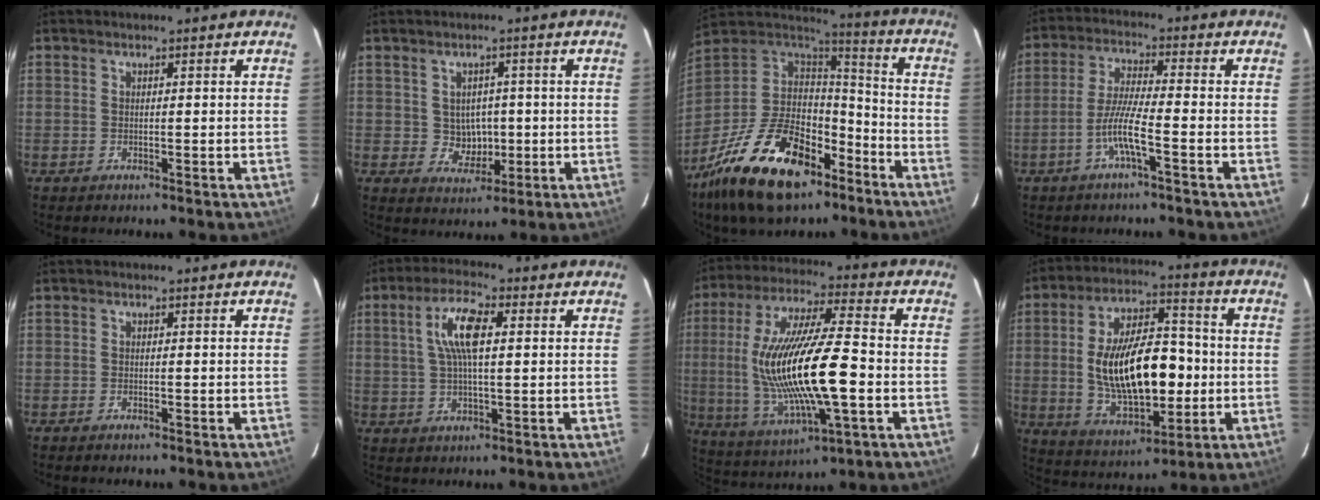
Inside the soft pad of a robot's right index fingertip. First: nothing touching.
{"total": 4.4, "force": [0.0, 4.0, 1.8], "torque": [-0.034, 0.008, 0.010]}
{"total": 27.1, "force": [-16.0, 14.1, 16.7], "torque": [-0.345, -0.013, -0.259]}
{"total": 6.6, "force": [-3.1, -0.1, 5.8], "torque": [-0.123, 0.002, -0.061]}
{"total": 0.7, "force": [-0.6, 0.2, 0.2], "torque": [-0.006, -0.001, -0.012]}
{"total": 8.3, "force": [1.9, 2.5, 7.6], "torque": [-0.149, 0.014, 0.036]}
{"total": 21.1, "force": [-2.1, 5.2, 20.4], "torque": [-0.395, -0.008, -0.026]}
{"total": 19.5, "force": [-1.1, 9.6, 17.0], "torque": [-0.312, 0.010, 0.000]}